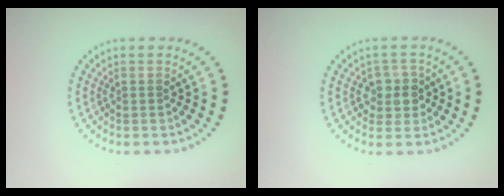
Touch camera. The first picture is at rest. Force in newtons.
{"total": 2.1, "press": 2.0, "slide": 0.8}